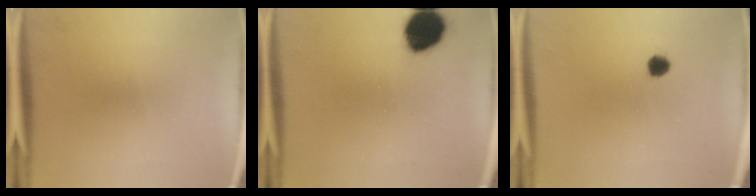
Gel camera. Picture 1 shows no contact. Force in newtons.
{"total": 11.9}
{"total": 2.4}